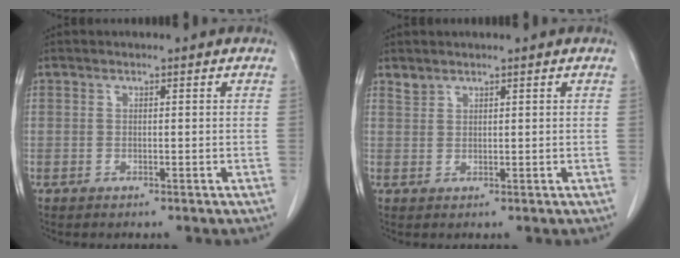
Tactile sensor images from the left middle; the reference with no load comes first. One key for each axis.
{"total": 1.3, "fx": 1.2, "fy": 0.3, "fz": 0.0, "tx": -0.001, "ty": 0.003, "tz": 0.027}